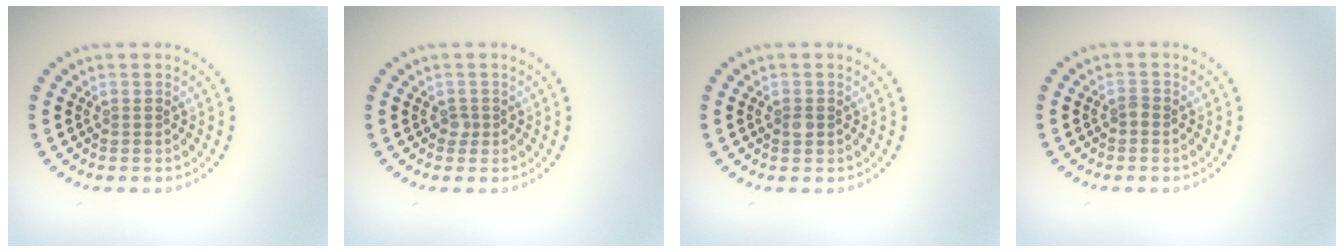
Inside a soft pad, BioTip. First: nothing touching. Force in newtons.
{"total": 0.8, "press": 0.6, "slide": 0.6}
{"total": 1.0, "press": 1.0, "slide": 0.0}
{"total": 0.6, "press": 0.5, "slide": 0.3}